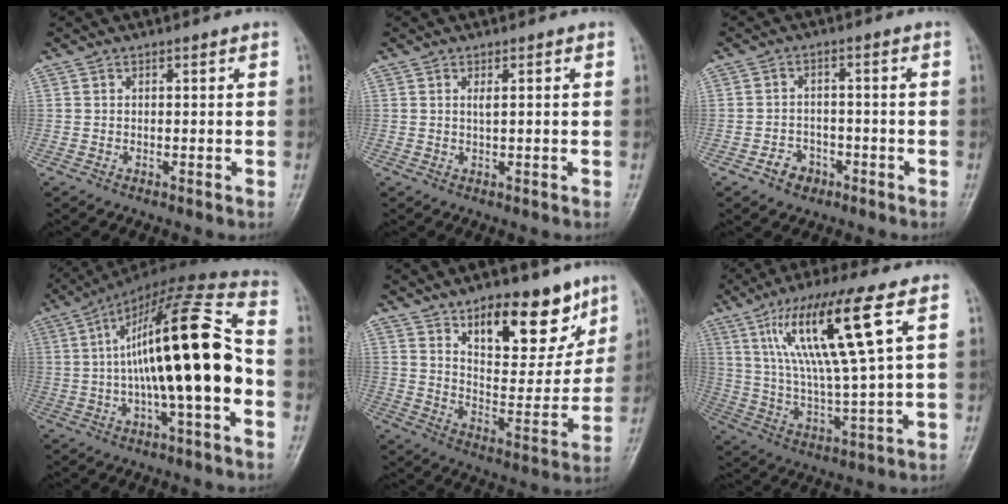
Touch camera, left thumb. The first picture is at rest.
{"total": 1.1, "force": [0.3, 0.1, 1.1], "torque": [-0.025, 0.002, 0.007]}
{"total": 4.0, "force": [-2.3, 3.0, 1.3], "torque": [-0.003, 0.022, -0.035]}
{"total": 23.7, "force": [-1.3, 6.0, 22.9], "torque": [-0.389, 0.043, -0.025]}
{"total": 16.6, "force": [10.5, 7.7, 10.4], "torque": [-0.093, -0.073, 0.168]}
{"total": 17.2, "force": [7.1, 2.1, 15.5], "torque": [-0.299, -0.021, 0.129]}